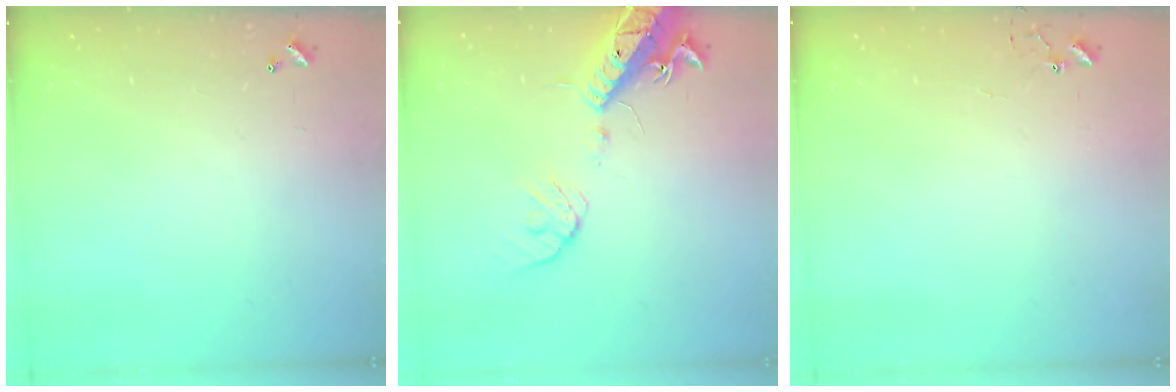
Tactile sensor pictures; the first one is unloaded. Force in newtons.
{"total": 16.0, "press": 15.7, "slide": 3.3}
{"total": 5.2, "press": 5.2, "slide": 0.4}